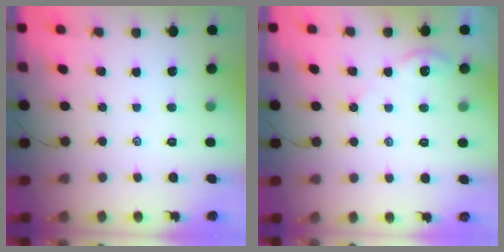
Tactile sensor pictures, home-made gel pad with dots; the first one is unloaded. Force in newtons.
{"total": 2.9, "press": 2.9, "slide": 0.3}